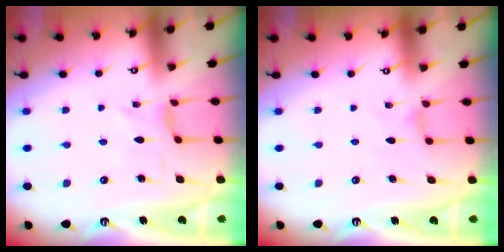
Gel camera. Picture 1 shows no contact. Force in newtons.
{"total": 0.0}